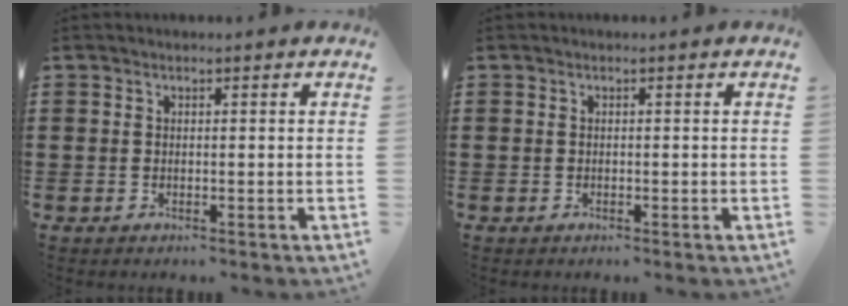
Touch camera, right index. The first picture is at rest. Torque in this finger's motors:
{"motor_torque": [0.33, 0.41, 0.00, -0.01]}